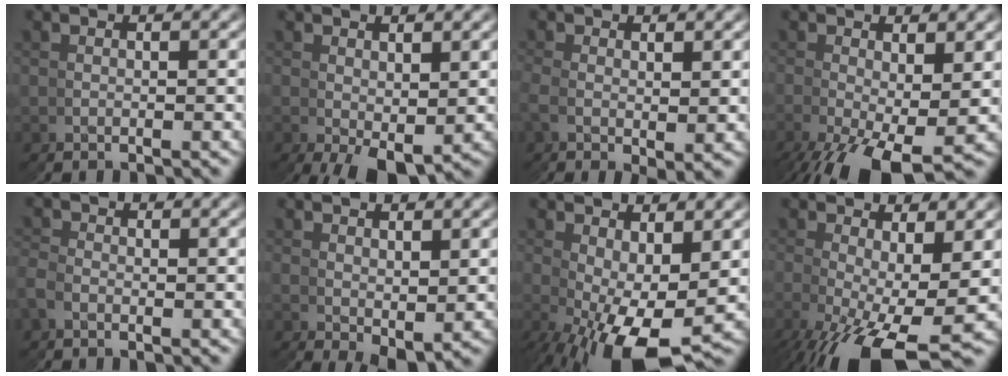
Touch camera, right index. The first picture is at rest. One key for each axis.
{"total": 4.5, "fx": -1.1, "fy": 1.5, "fz": 4.1, "tx": -0.051, "ty": -0.009, "tz": -0.006}
{"total": 1.6, "fx": 0.8, "fy": -1.3, "fz": 0.4, "tx": 0.000, "ty": 0.009, "tz": 0.009}
{"total": 4.7, "fx": -2.2, "fy": 1.0, "fz": 4.0, "tx": -0.067, "ty": -0.016, "tz": -0.020}
{"total": 2.7, "fx": -1.5, "fy": -0.3, "fz": -2.2, "tx": 0.035, "ty": 0.002, "tz": -0.030}
{"total": 3.1, "fx": -0.2, "fy": 1.1, "fz": 2.9, "tx": -0.021, "ty": 0.000, "tz": 0.001}
{"total": 7.8, "fx": -1.4, "fy": 3.7, "fz": 6.7, "tx": -0.105, "ty": -0.024, "tz": -0.005}
{"total": 4.9, "fx": -2.1, "fy": 0.9, "fz": 4.3, "tx": -0.081, "ty": -0.019, "tz": -0.017}